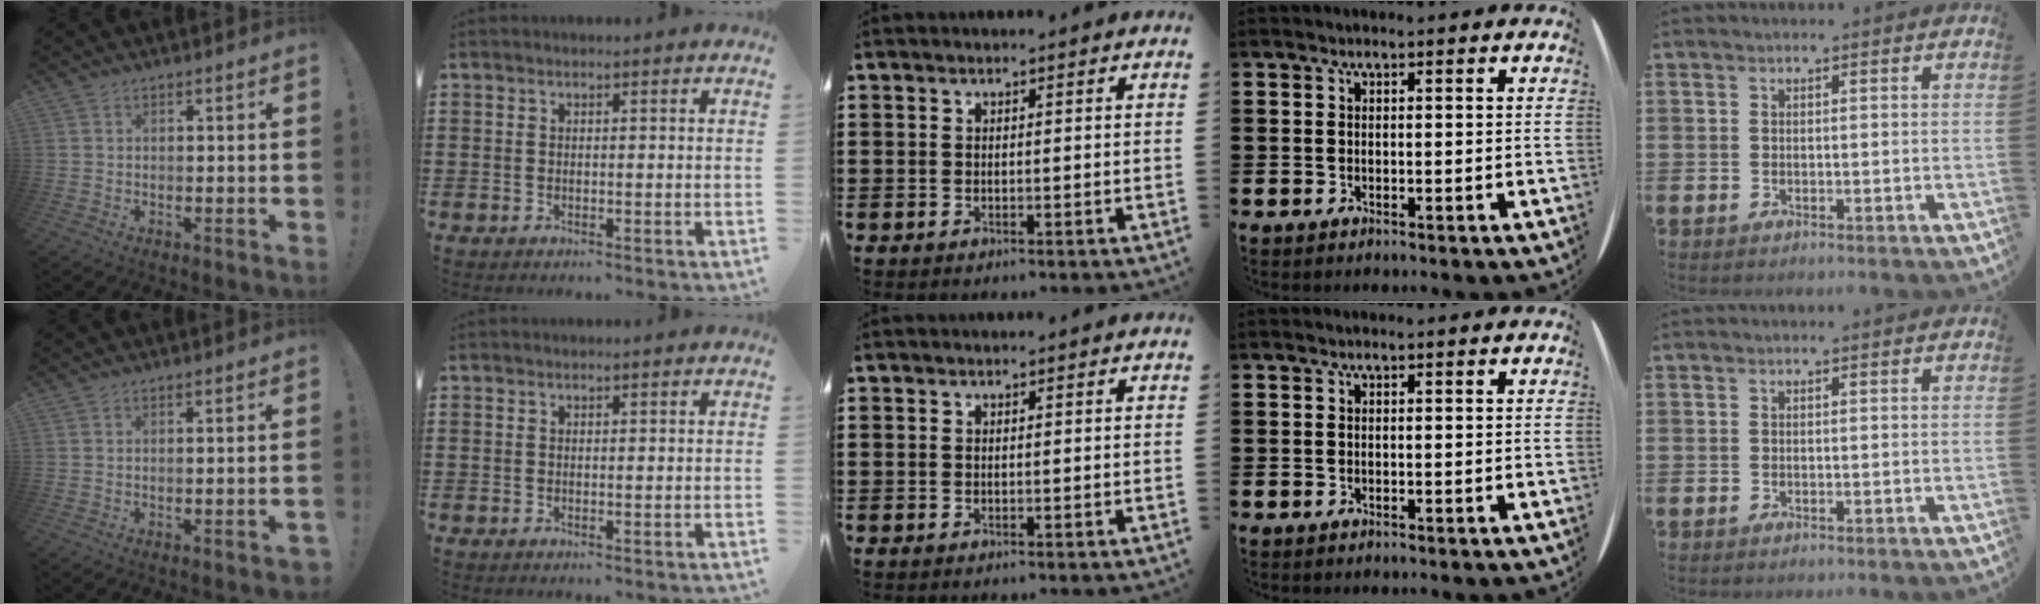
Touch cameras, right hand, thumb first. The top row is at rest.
{"thumb": {"total": 1.2, "force": [-0.9, -0.1, 0.8], "torque": [-0.020, 0.003, -0.014]}}